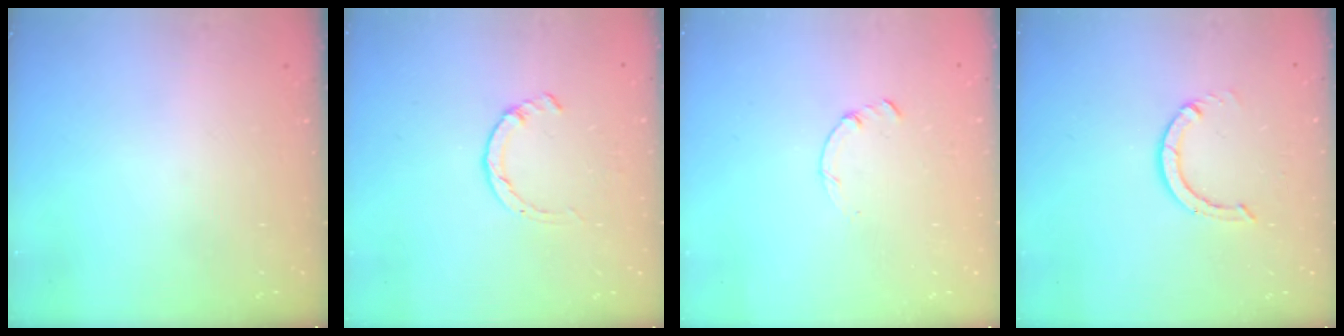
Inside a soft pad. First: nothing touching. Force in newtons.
{"total": 1.4, "press": 1.4, "slide": 0.3}
{"total": 0.0}
{"total": 3.7, "press": 3.7, "slide": 0.3}